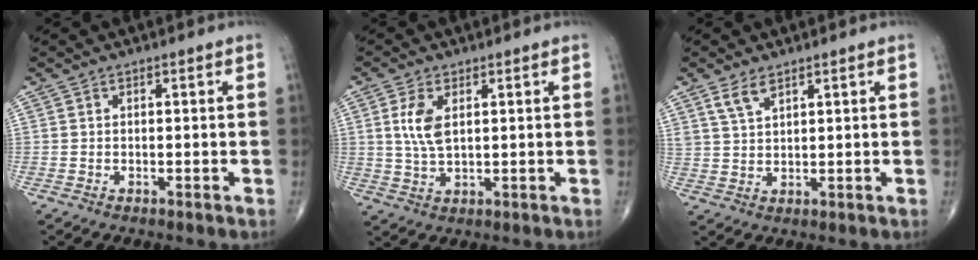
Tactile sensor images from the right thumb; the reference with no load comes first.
{"total": 5.8, "force": [1.6, 2.9, 4.8], "torque": [-0.103, -0.006, 0.036]}
{"total": 3.9, "force": [2.7, 1.6, 2.3], "torque": [-0.044, -0.010, 0.060]}